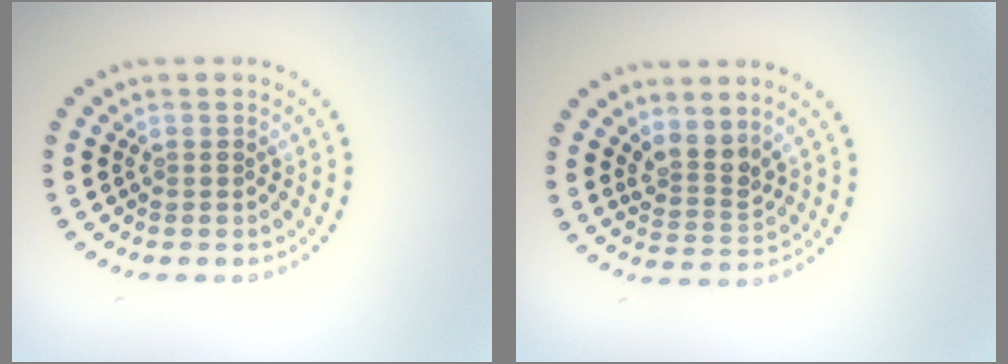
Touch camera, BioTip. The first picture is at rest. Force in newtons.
{"total": 2.6, "press": 1.9, "slide": 1.7}